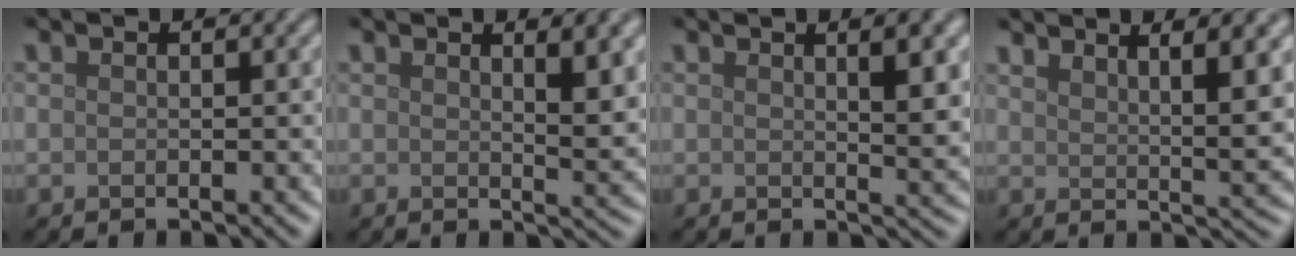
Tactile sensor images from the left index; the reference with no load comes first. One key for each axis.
{"total": 4.0, "fx": 1.9, "fy": 1.2, "fz": 3.3, "tx": -0.037, "ty": -0.004, "tz": 0.029}
{"total": 4.1, "fx": 1.5, "fy": 1.1, "fz": 3.7, "tx": -0.039, "ty": 0.001, "tz": 0.021}
{"total": 5.8, "fx": 3.7, "fy": 1.5, "fz": 4.2, "tx": -0.041, "ty": 0.006, "tz": 0.056}